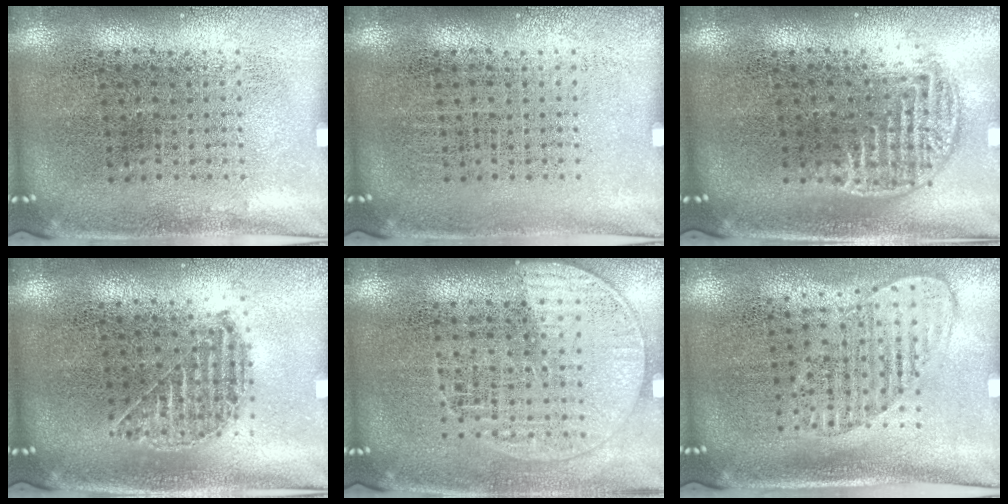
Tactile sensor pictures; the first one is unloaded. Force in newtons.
{"total": 0.0}
{"total": 1.1, "press": 1.0, "slide": 0.5}
{"total": 1.0, "press": 0.9, "slide": 0.3}
{"total": 1.3, "press": 1.2, "slide": 0.5}
{"total": 1.4, "press": 1.2, "slide": 0.8}